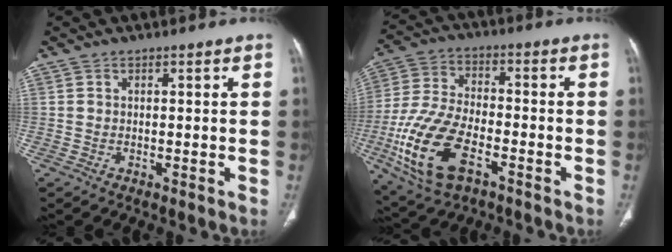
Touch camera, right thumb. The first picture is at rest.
{"total": 17.3, "force": [-6.8, 8.8, 13.2], "torque": [-0.277, 0.015, -0.125]}